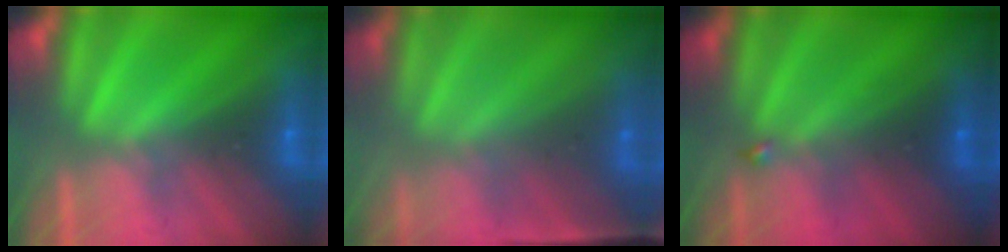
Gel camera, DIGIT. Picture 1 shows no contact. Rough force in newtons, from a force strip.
{"total": 1.1}
{"total": 1.9}